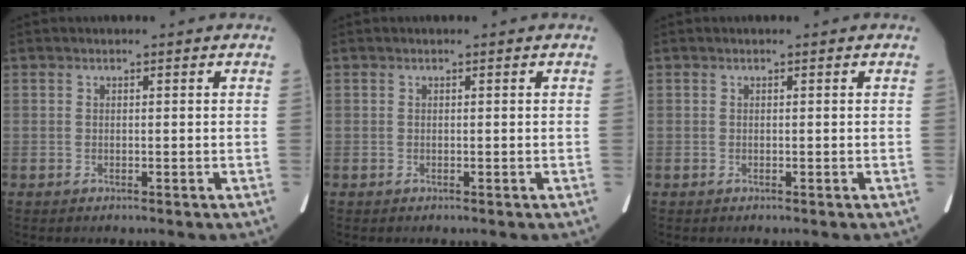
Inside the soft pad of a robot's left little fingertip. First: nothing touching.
{"total": 0.0}
{"total": 0.0}